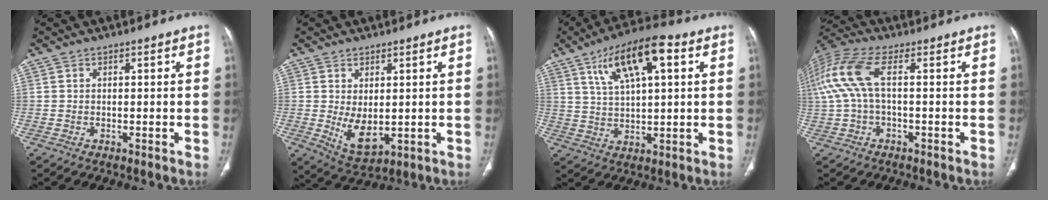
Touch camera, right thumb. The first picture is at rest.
{"total": 6.7, "force": [-0.2, 3.5, 5.7], "torque": [-0.091, -0.018, 0.017]}
{"total": 13.9, "force": [5.7, 5.0, 11.6], "torque": [-0.192, 0.003, 0.096]}
{"total": 11.3, "force": [1.2, 4.5, 10.3], "torque": [-0.267, 0.034, 0.023]}